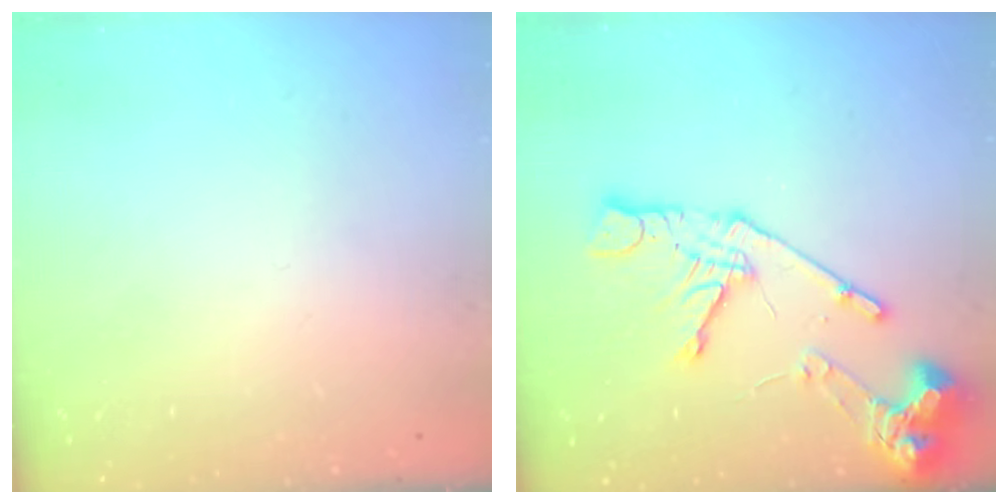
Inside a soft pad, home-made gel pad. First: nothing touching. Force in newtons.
{"total": 14.8, "press": 14.7, "slide": 1.7}